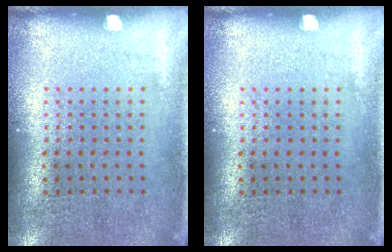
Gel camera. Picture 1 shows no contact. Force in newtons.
{"total": 0.0}